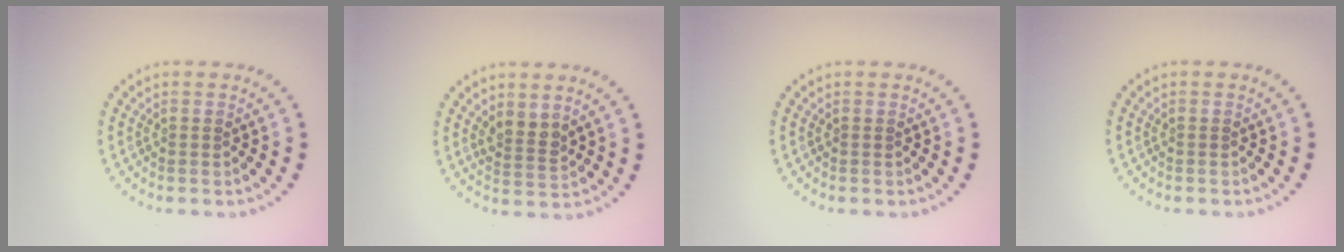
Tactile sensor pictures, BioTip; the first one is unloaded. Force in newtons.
{"total": 2.1, "press": 1.7, "slide": 1.2}
{"total": 0.0}
{"total": 0.0}